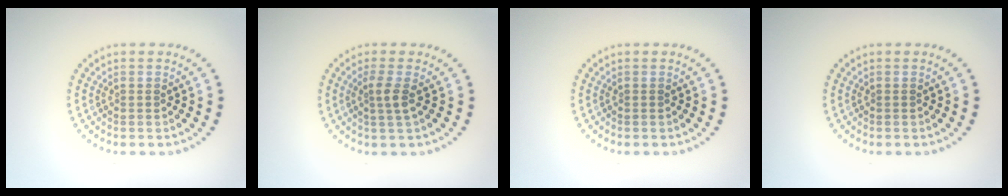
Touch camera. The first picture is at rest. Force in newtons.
{"total": 1.9, "press": 1.4, "slide": 1.3}
{"total": 0.0}
{"total": 0.0}